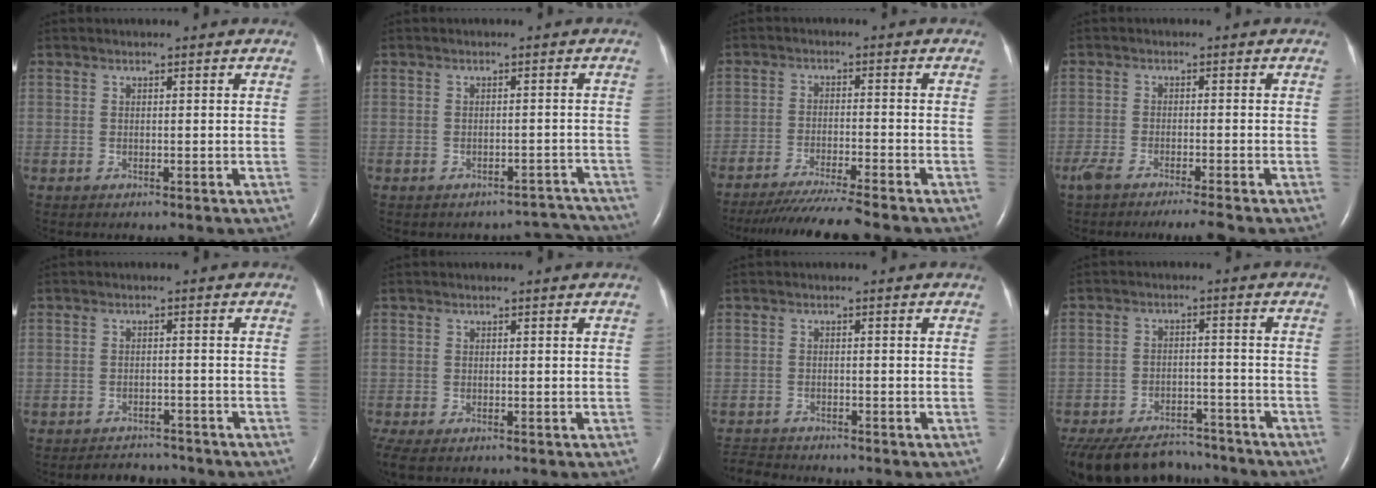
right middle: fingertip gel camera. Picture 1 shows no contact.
{"total": 4.8, "force": [-4.4, 1.2, -1.3], "torque": [0.033, 0.031, -0.043]}
{"total": 11.2, "force": [-9.9, -1.1, 5.0], "torque": [-0.066, -0.035, -0.159]}
{"total": 6.0, "force": [-4.8, -0.1, 3.6], "torque": [-0.061, -0.012, -0.080]}
{"total": 4.3, "force": [-4.2, 1.1, -0.1], "torque": [0.002, 0.000, -0.062]}
{"total": 0.0}
{"total": 4.2, "force": [-4.2, 0.5, 0.3], "torque": [-0.003, -0.015, -0.073]}
{"total": 17.8, "force": [-15.3, 6.7, 6.3], "torque": [-0.168, -0.016, -0.221]}